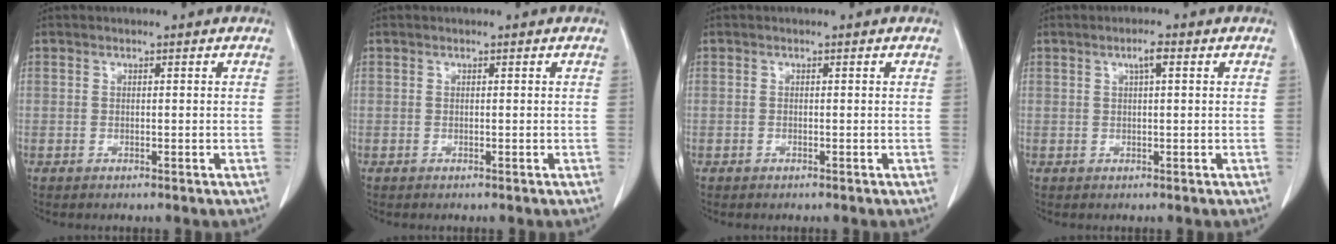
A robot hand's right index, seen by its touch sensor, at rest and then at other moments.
{"total": 0.0}
{"total": 0.0}
{"total": 2.0, "force": [0.8, 0.2, 1.8], "torque": [-0.034, 0.003, 0.013]}